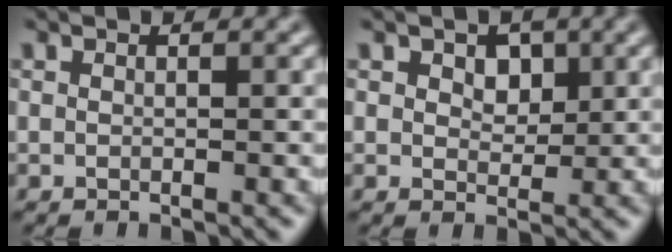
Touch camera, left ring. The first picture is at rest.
{"total": 2.3, "force": [0.8, 1.7, 1.3], "torque": [-0.024, -0.003, 0.008]}